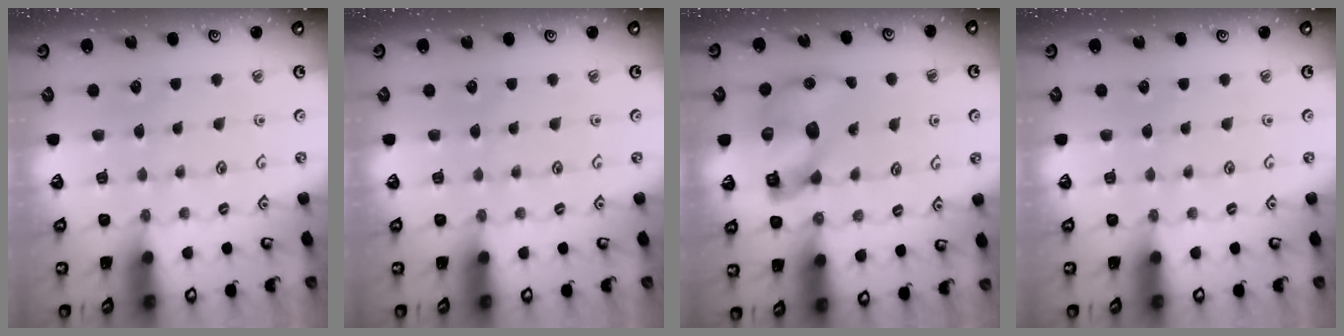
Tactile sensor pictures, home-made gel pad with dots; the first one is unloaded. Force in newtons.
{"total": 0.0}
{"total": 12.5, "press": 12.3, "slide": 1.9}
{"total": 0.0}